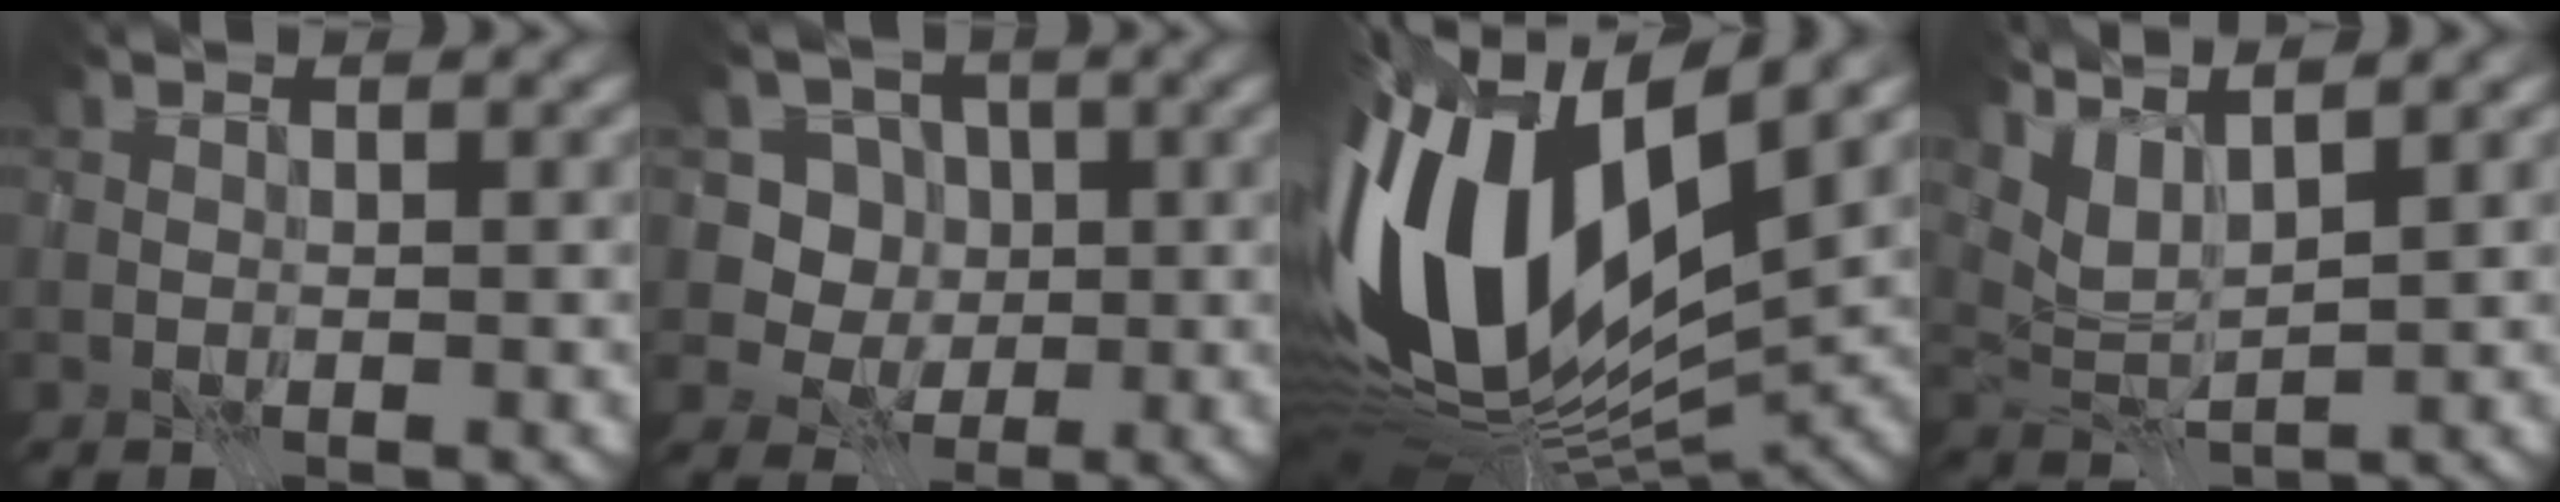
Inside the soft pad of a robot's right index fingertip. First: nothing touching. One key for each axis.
{"total": 4.8, "fx": 0.0, "fy": 4.5, "fz": 1.7, "tx": -0.018, "ty": -0.001, "tz": -0.020}
{"total": 16.4, "fx": 0.6, "fy": 7.6, "fz": 14.5, "tx": -0.301, "ty": 0.005, "tz": 0.006}
{"total": 4.8, "fx": 3.2, "fy": 1.3, "fz": 3.4, "tx": -0.079, "ty": 0.006, "tz": 0.057}